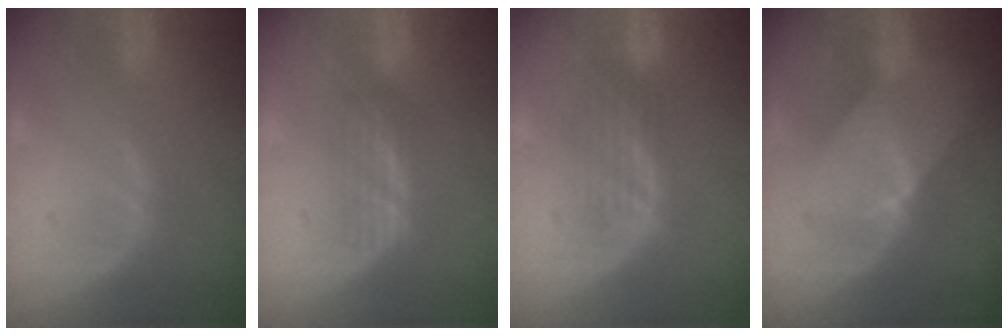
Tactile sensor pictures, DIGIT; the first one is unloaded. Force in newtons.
{"total": 2.9, "press": 2.6, "slide": 1.4}
{"total": 4.4, "press": 3.7, "slide": 2.4}
{"total": 7.5, "press": 6.7, "slide": 3.4}